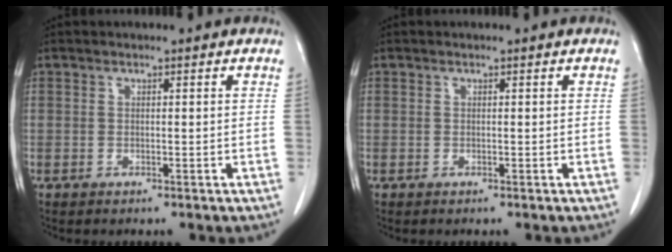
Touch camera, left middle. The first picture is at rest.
{"total": 0.0}